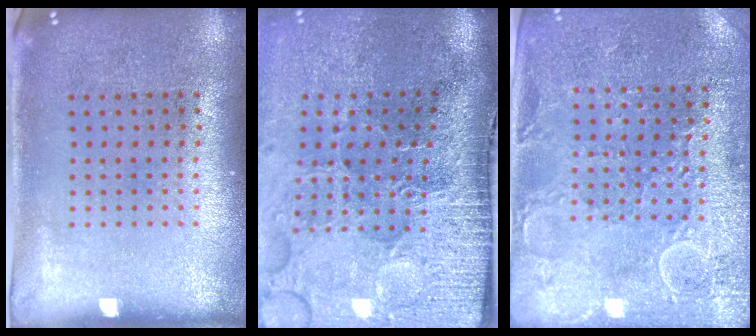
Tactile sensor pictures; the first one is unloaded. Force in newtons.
{"total": 5.0, "press": 4.0, "slide": 3.0}
{"total": 2.9, "press": 2.8, "slide": 0.4}